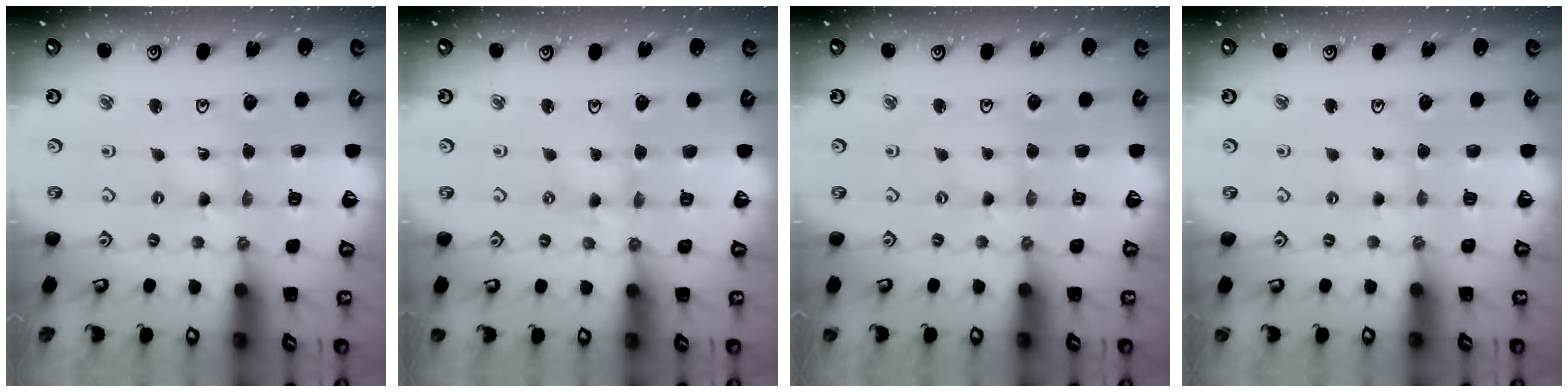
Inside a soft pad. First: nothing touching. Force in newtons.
{"total": 1.6, "press": 1.6, "slide": 0.2}
{"total": 0.0}
{"total": 2.5, "press": 2.5, "slide": 0.3}